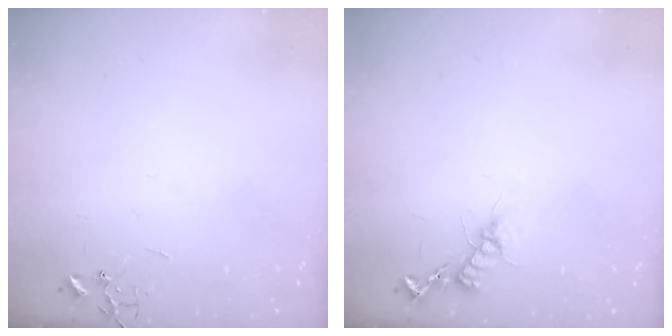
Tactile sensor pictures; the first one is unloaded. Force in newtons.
{"total": 10.8, "press": 10.8, "slide": 0.1}